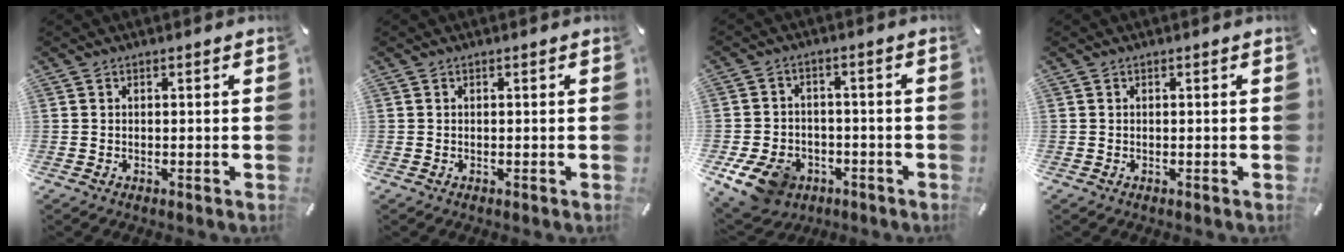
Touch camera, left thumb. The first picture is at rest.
{"total": 0.0}
{"total": 10.4, "force": [-5.1, 7.7, 4.9], "torque": [-0.098, 0.028, -0.094]}
{"total": 0.0}